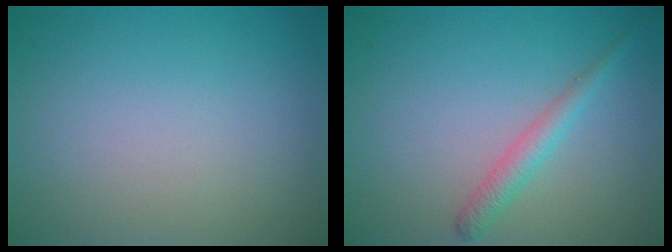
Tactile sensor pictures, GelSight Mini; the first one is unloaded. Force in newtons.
{"total": 2.0, "press": 2.0, "slide": 0.1}